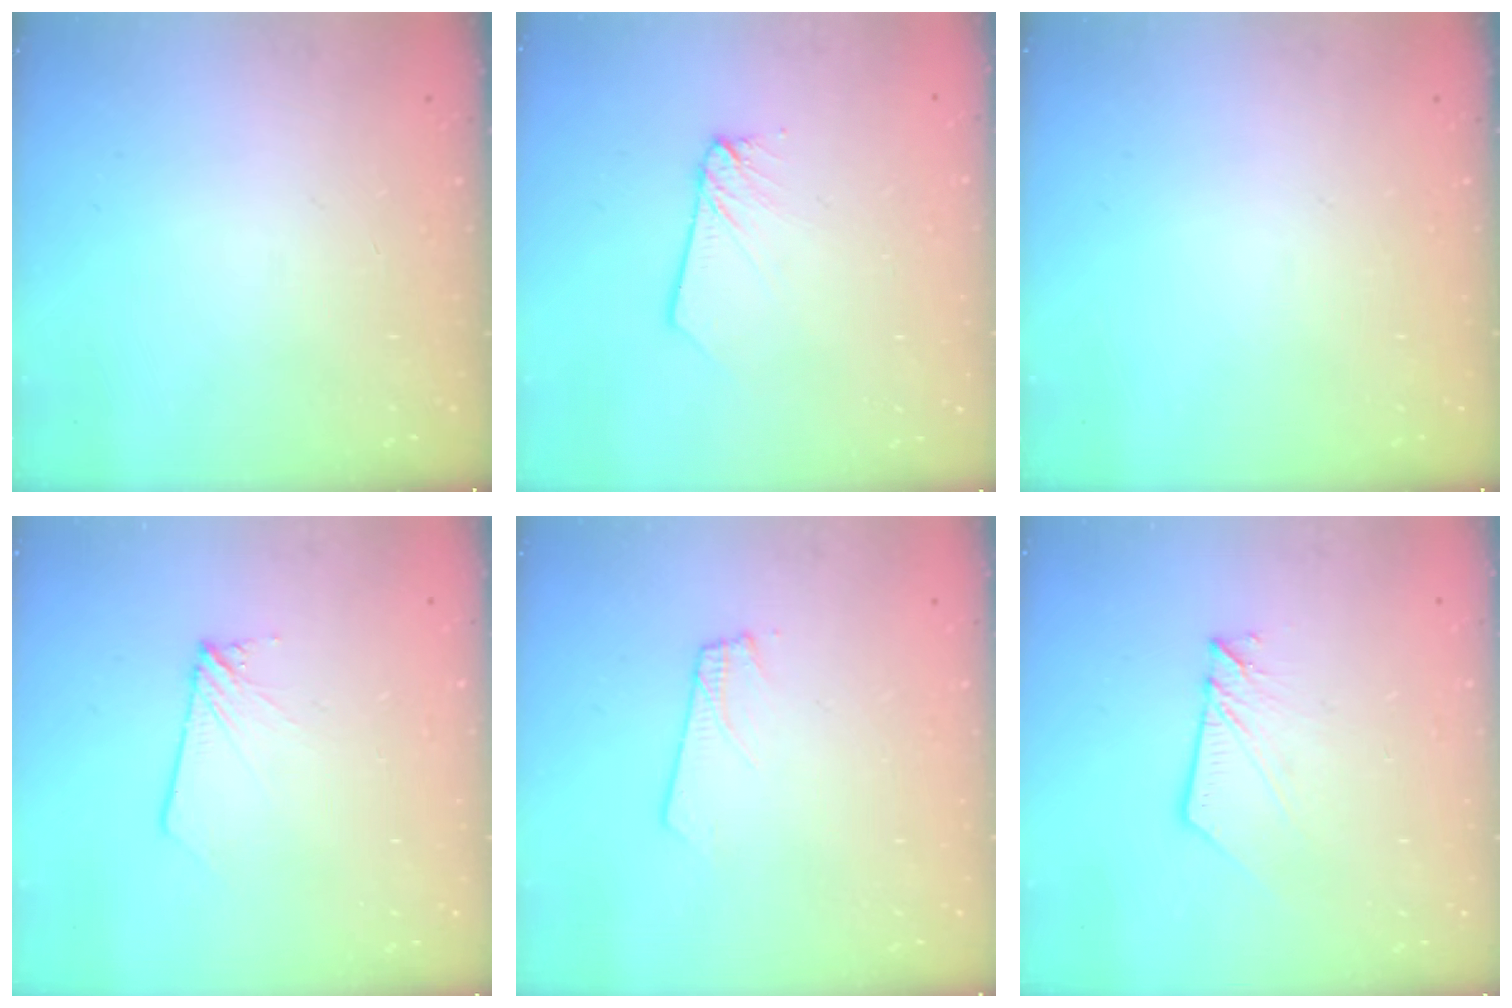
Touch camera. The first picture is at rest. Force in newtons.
{"total": 2.2, "press": 2.2, "slide": 0.2}
{"total": 0.0}
{"total": 2.4, "press": 2.3, "slide": 0.3}
{"total": 1.8, "press": 1.8, "slide": 0.1}
{"total": 6.2, "press": 6.2, "slide": 0.7}